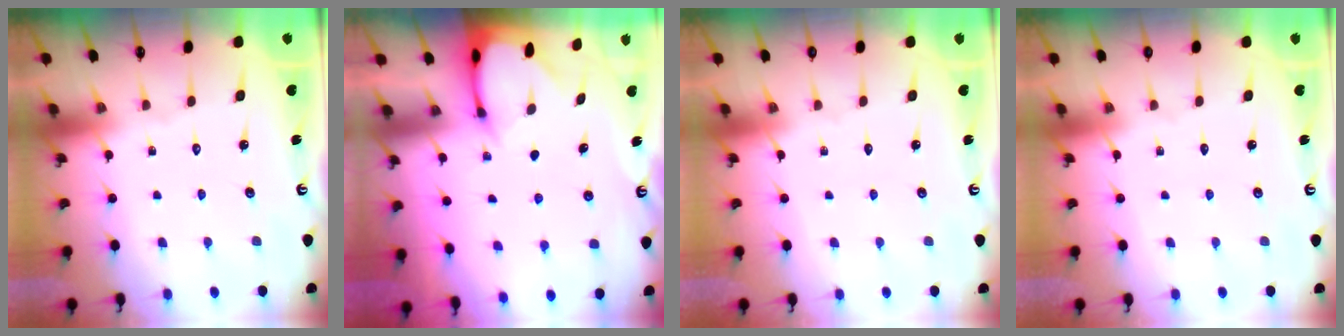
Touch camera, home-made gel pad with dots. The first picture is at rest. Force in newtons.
{"total": 2.4, "press": 2.3, "slide": 0.3}
{"total": 0.0}
{"total": 0.0}